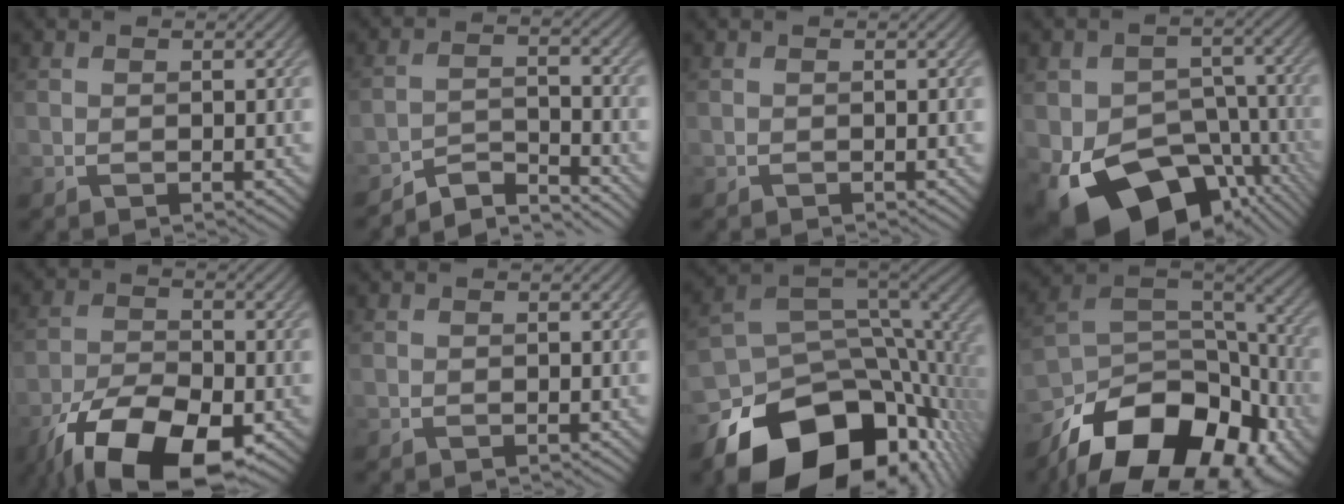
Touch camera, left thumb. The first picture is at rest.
{"total": 5.6, "force": [-5.4, 0.6, 1.5], "torque": [-0.032, 0.006, -0.098]}
{"total": 0.0}
{"total": 17.9, "force": [-9.2, 12.0, 9.5], "torque": [-0.175, -0.049, -0.108]}
{"total": 13.3, "force": [-7.8, 5.9, 9.1], "torque": [-0.181, -0.025, -0.143]}
{"total": 0.0}
{"total": 17.2, "force": [-9.1, 10.1, 10.5], "torque": [-0.200, -0.049, -0.128]}
{"total": 17.8, "force": [-11.3, 9.7, 9.8], "torque": [-0.201, -0.044, -0.174]}